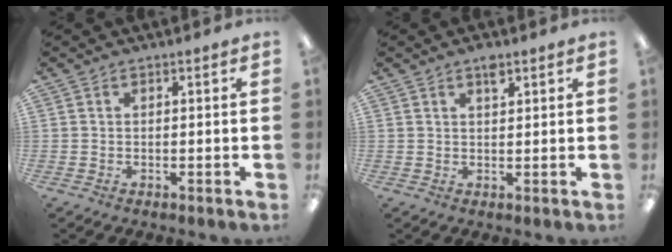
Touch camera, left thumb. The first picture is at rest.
{"total": 2.9, "force": [1.9, 1.2, 1.8], "torque": [-0.024, -0.005, 0.031]}